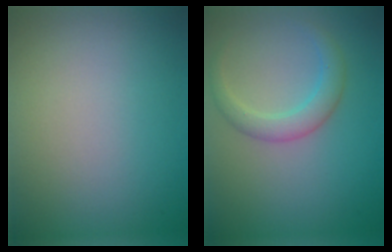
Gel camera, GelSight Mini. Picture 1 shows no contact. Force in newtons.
{"total": 2.0, "press": 2.0, "slide": 0.2}